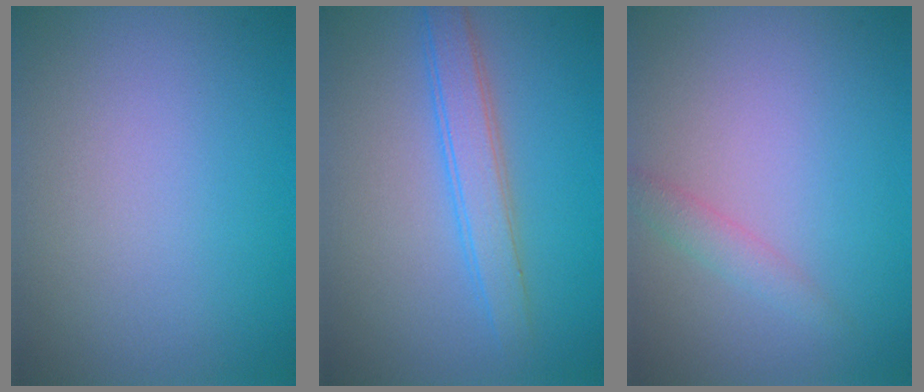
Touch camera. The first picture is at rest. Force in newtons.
{"total": 3.1, "press": 3.1, "slide": 0.0}
{"total": 1.5, "press": 1.5, "slide": 0.0}